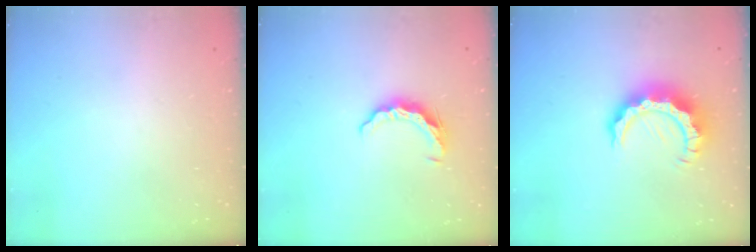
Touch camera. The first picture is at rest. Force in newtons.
{"total": 7.5, "press": 7.5, "slide": 0.5}
{"total": 10.8, "press": 10.8, "slide": 1.1}